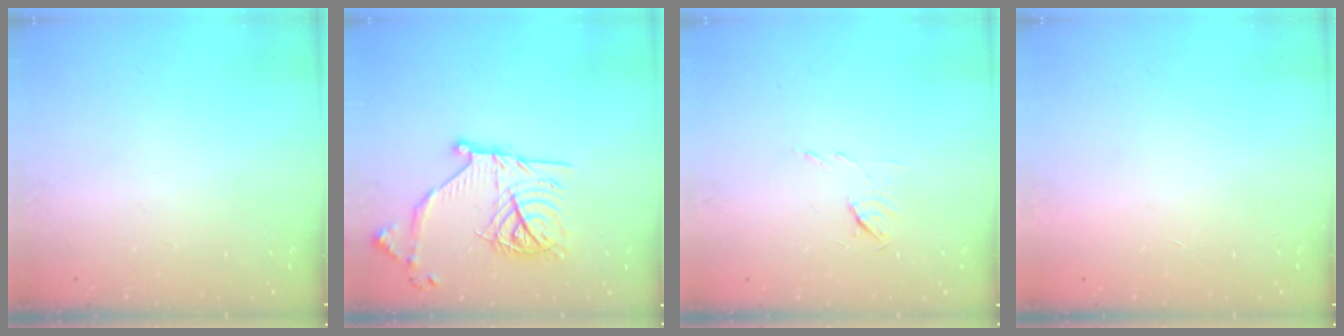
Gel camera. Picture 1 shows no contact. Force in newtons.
{"total": 19.4, "press": 19.3, "slide": 1.5}
{"total": 4.8, "press": 4.7, "slide": 1.0}
{"total": 1.7, "press": 1.7, "slide": 0.1}